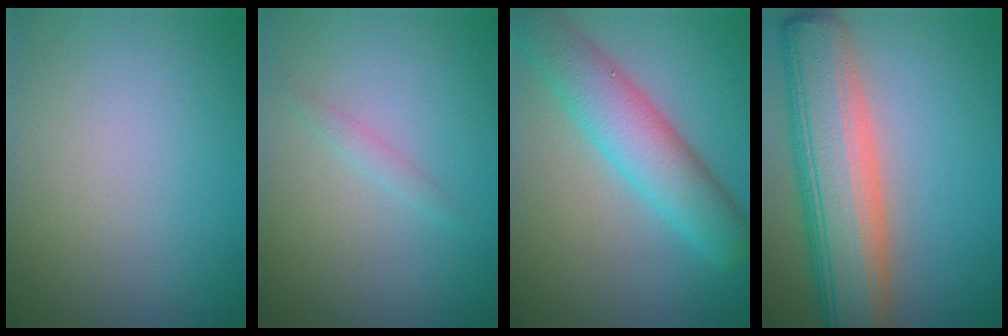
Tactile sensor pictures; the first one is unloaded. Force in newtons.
{"total": 0.8, "press": 0.8, "slide": 0.0}
{"total": 6.5, "press": 6.5, "slide": 0.5}
{"total": 10.2, "press": 10.2, "slide": 0.6}